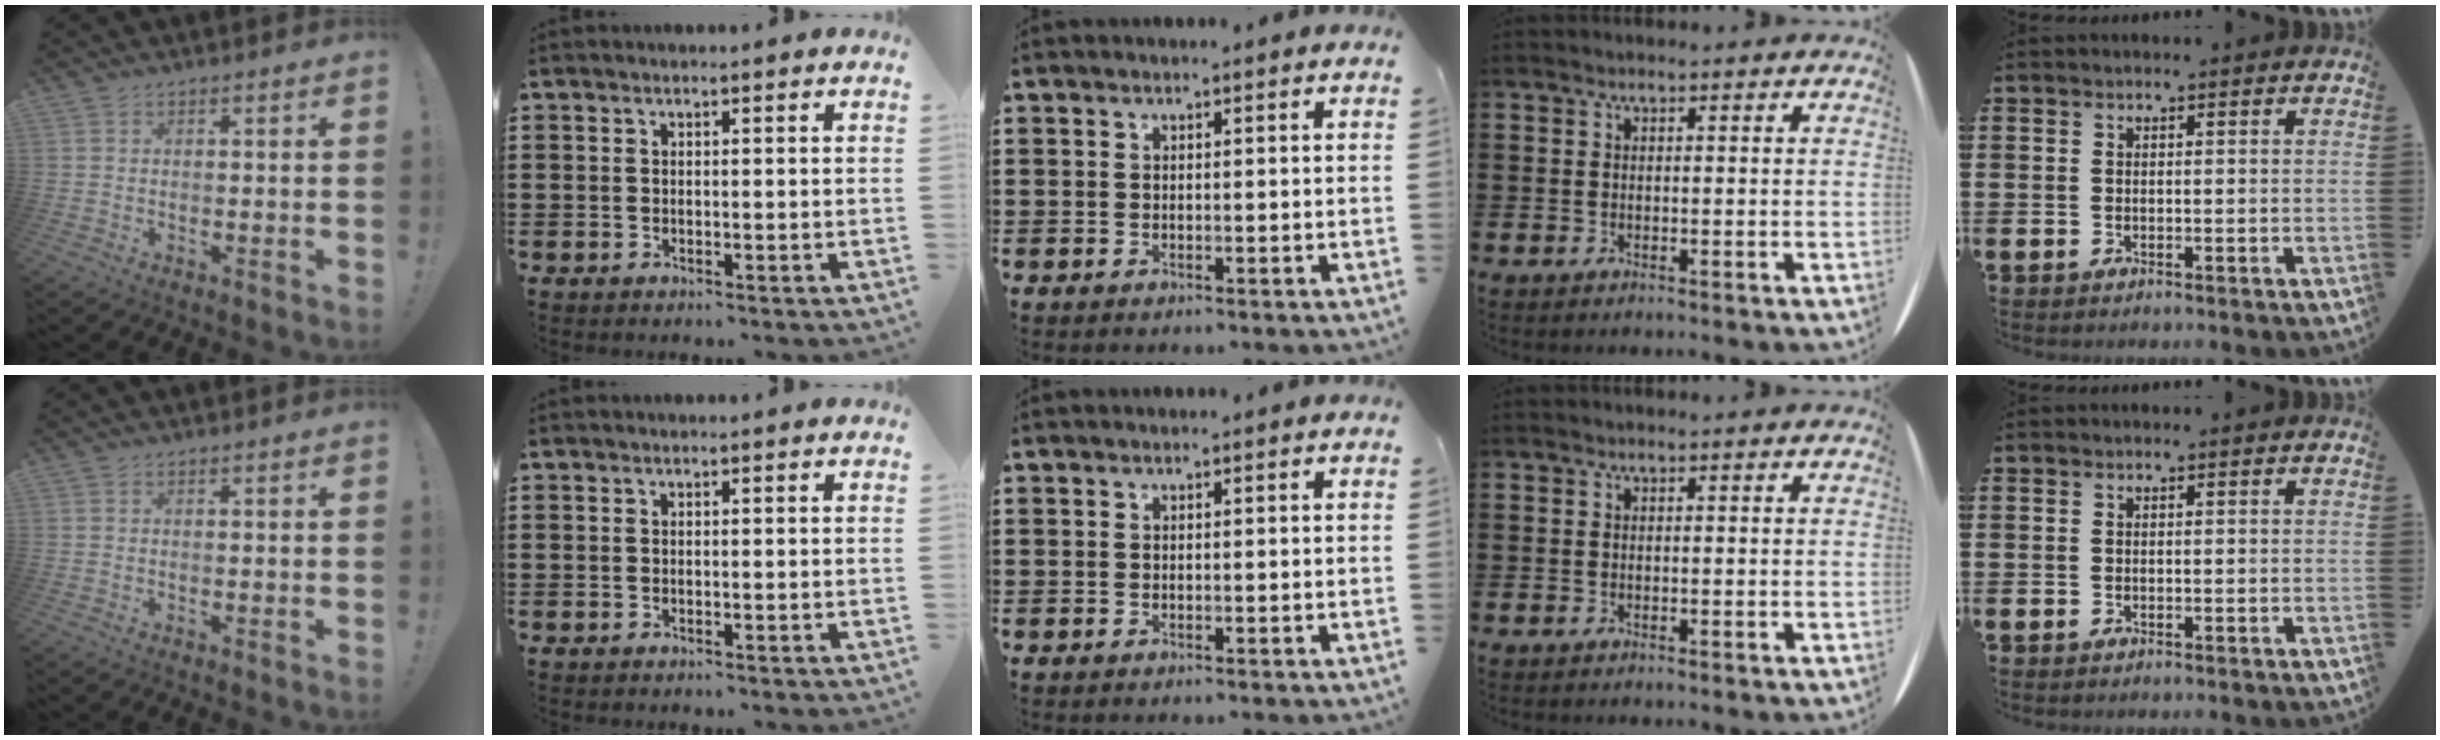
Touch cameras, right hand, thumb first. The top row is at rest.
{}